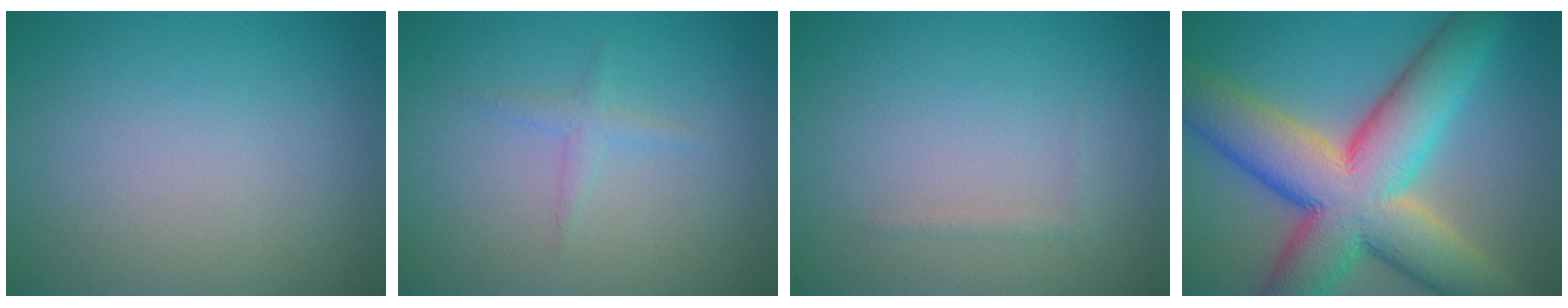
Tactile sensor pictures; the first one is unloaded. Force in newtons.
{"total": 1.2, "press": 1.2, "slide": 0.1}
{"total": 0.5, "press": 0.5, "slide": 0.0}
{"total": 14.1, "press": 14.1, "slide": 0.6}